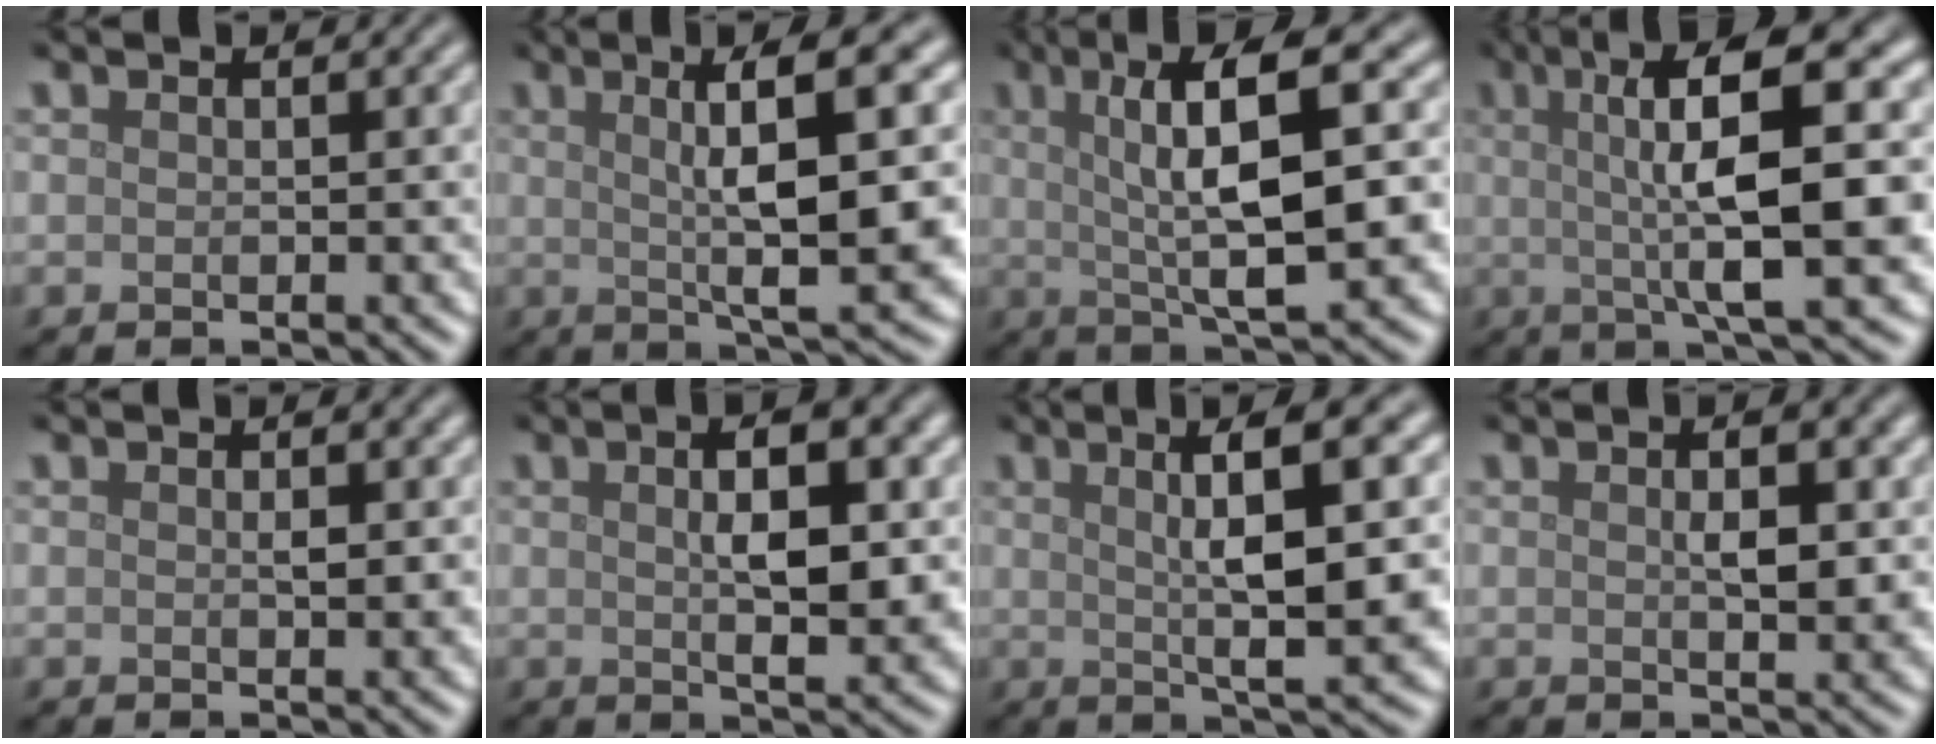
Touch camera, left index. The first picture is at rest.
{"total": 10.6, "force": [1.8, 2.2, 10.3], "torque": [-0.134, 0.015, 0.028]}
{"total": 10.7, "force": [1.9, 2.8, 10.1], "torque": [-0.146, 0.014, 0.032]}
{"total": 12.6, "force": [1.8, 3.2, 12.1], "torque": [-0.160, 0.019, 0.022]}
{"total": 1.2, "force": [0.2, 0.4, 1.2], "torque": [-0.019, -0.001, 0.003]}
{"total": 6.1, "force": [0.9, 1.7, 5.7], "torque": [-0.085, 0.004, 0.015]}
{"total": 9.7, "force": [1.8, 2.2, 9.3], "torque": [-0.122, 0.017, 0.027]}
{"total": 3.3, "force": [0.5, 0.9, 3.1], "torque": [-0.054, -0.001, 0.009]}